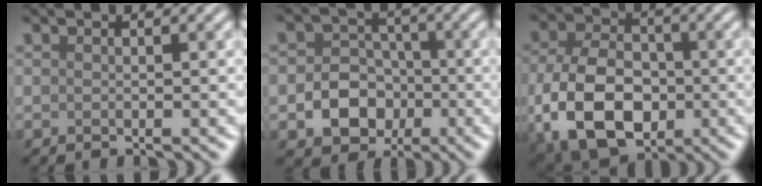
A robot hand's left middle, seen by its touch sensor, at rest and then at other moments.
{"total": 5.1, "force": [-1.5, 4.2, 2.5], "torque": [-0.019, -0.003, -0.036]}
{"total": 10.9, "force": [-2.7, 7.2, 7.7], "torque": [-0.165, -0.020, -0.056]}